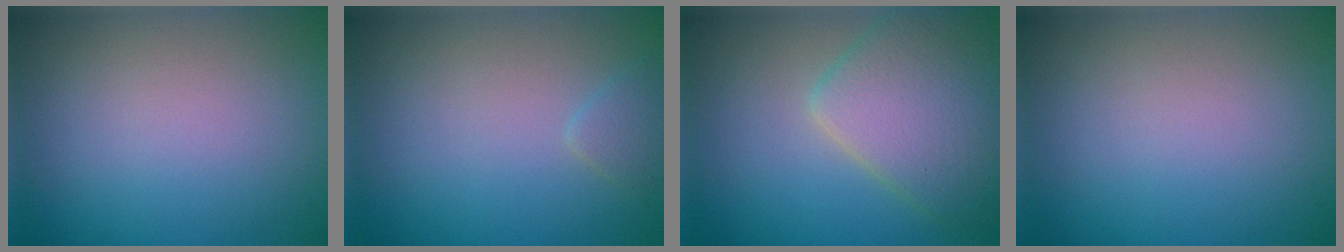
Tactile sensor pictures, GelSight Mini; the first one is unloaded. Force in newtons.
{"total": 1.1, "press": 1.1, "slide": 0.1}
{"total": 6.3, "press": 6.3, "slide": 0.3}
{"total": 0.0}